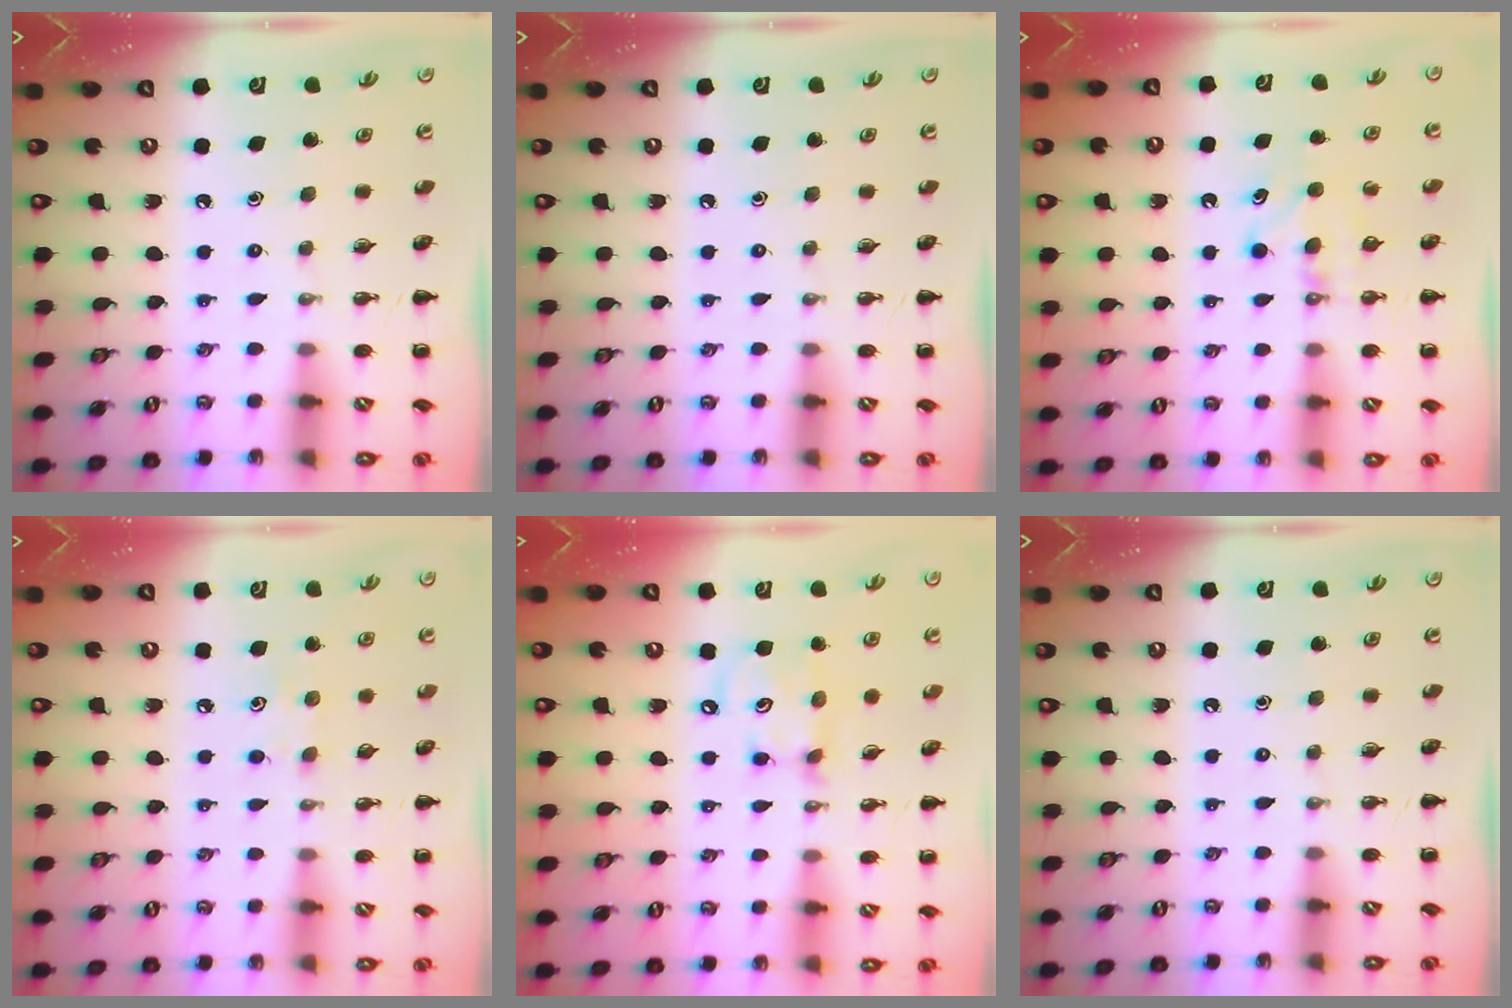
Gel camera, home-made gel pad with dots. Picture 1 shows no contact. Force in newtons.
{"total": 0.0}
{"total": 5.6, "press": 5.3, "slide": 1.6}
{"total": 5.3, "press": 5.1, "slide": 1.6}
{"total": 7.3, "press": 7.3, "slide": 0.6}
{"total": 0.0}